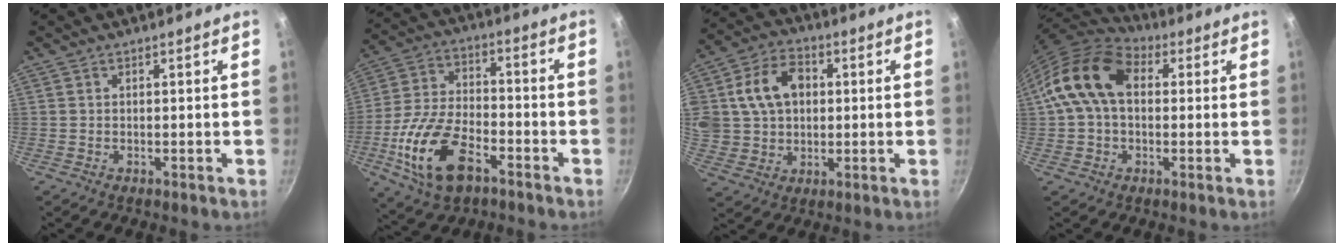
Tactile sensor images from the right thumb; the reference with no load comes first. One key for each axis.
{"total": 16.7, "fx": -7.2, "fy": 8.9, "fz": 12.1, "tx": -0.231, "ty": 0.029, "tz": -0.139}
{"total": 15.4, "fx": 3.1, "fy": 12.0, "fz": 9.2, "tx": -0.161, "ty": 0.018, "tz": 0.054}
{"total": 13.9, "fx": 2.2, "fy": 9.6, "fz": 9.9, "tx": -0.157, "ty": 0.024, "tz": 0.020}